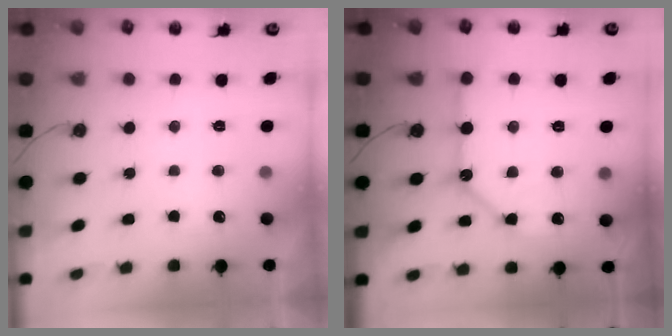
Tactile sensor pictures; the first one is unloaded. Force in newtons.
{"total": 11.0, "press": 11.0, "slide": 1.2}